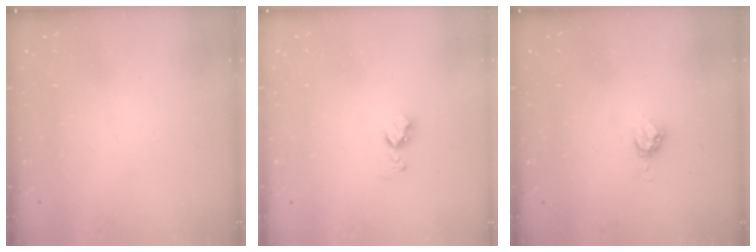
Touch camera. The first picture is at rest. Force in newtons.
{"total": 4.9, "press": 4.9, "slide": 0.5}
{"total": 4.8, "press": 4.7, "slide": 0.7}